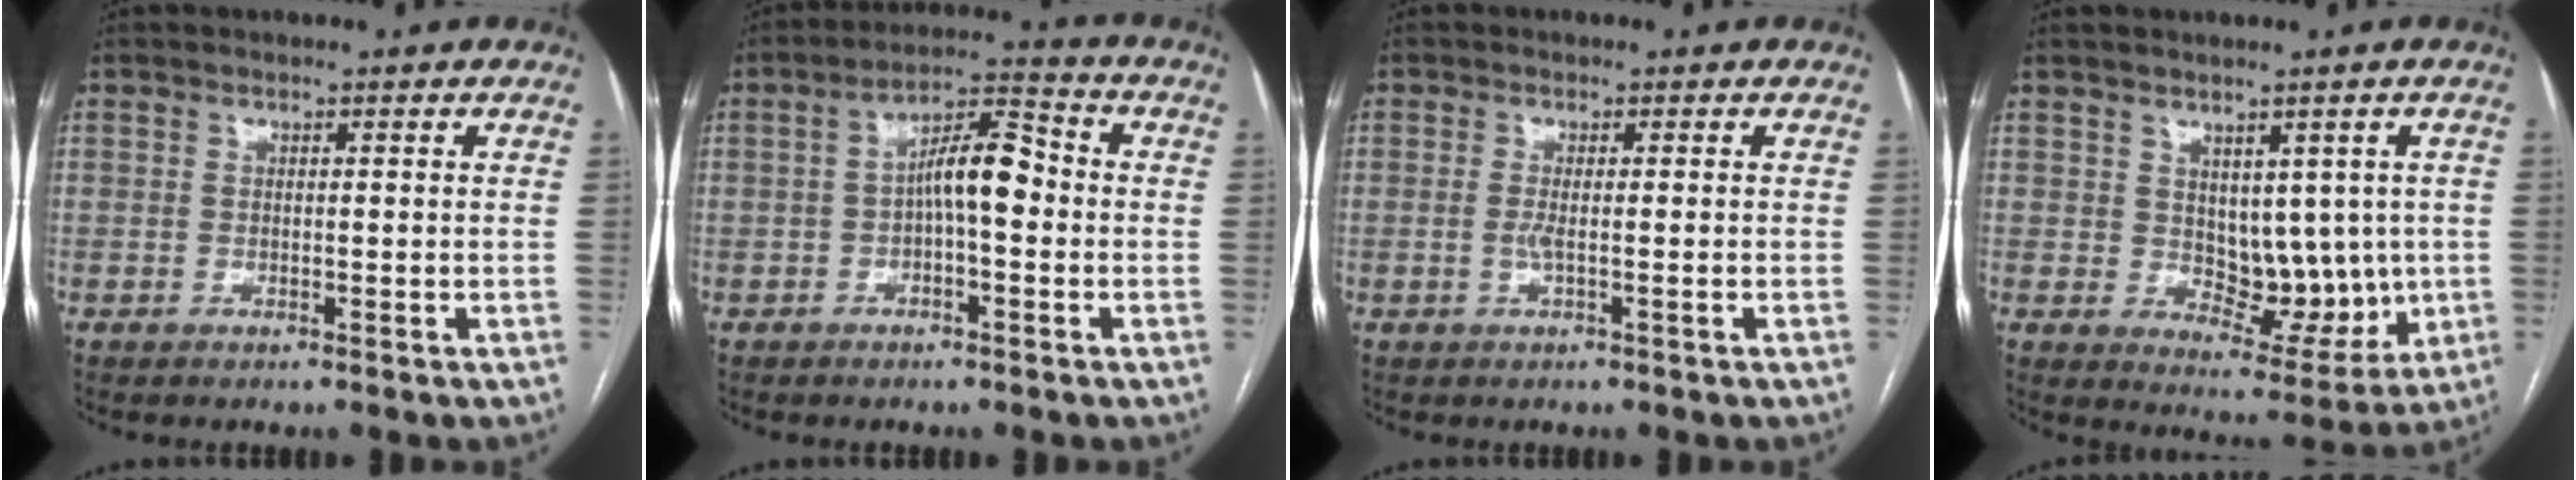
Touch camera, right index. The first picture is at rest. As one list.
[{"total": 7.5, "force": [-0.5, 2.1, 7.2], "torque": [-0.125, 0.030, -0.010]}, {"total": 1.7, "force": [-0.3, 0.1, 1.7], "torque": [-0.040, -0.003, -0.006]}, {"total": 8.8, "force": [0.8, 5.5, 6.8], "torque": [-0.075, 0.001, 0.032]}]